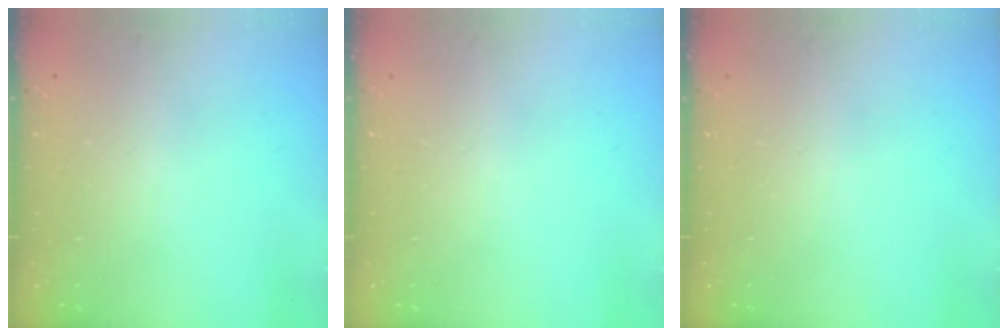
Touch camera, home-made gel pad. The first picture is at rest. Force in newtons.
{"total": 0.0}
{"total": 0.0}